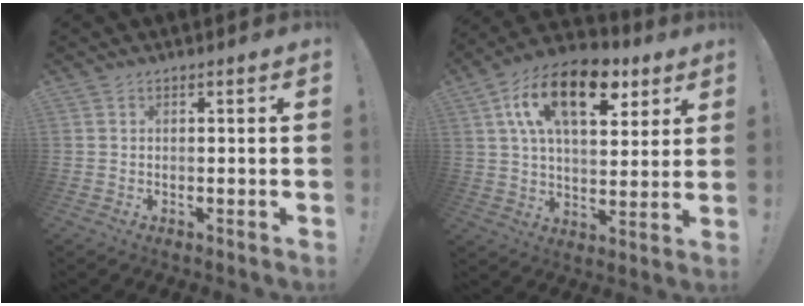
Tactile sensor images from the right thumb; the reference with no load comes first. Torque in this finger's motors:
{"motor_torque": [2.23, 2.77, 0.26, 0.19, 0.23]}